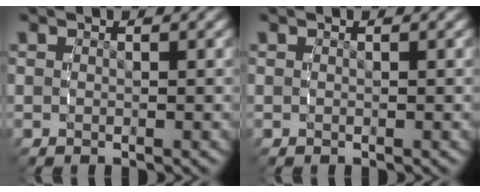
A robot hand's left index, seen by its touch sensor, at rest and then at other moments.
{"total": 0.0}